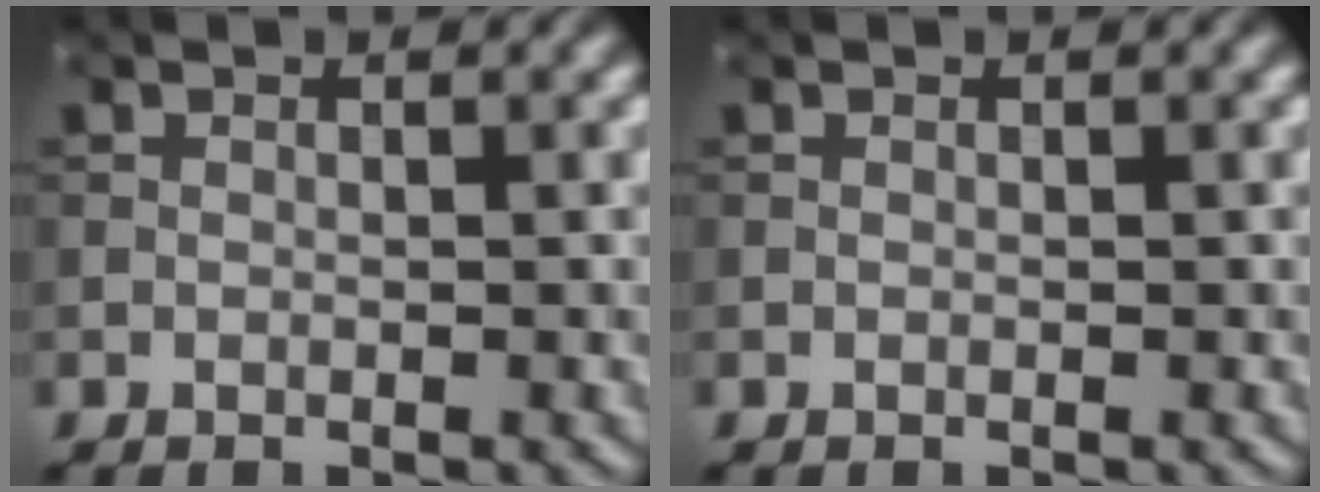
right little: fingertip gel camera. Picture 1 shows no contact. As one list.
[{"total": 0.0}]